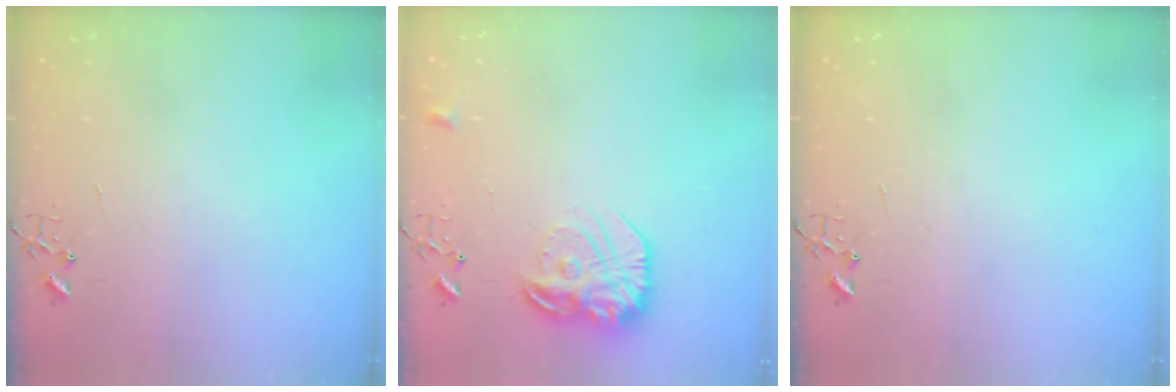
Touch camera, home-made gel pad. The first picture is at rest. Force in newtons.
{"total": 18.3, "press": 18.2, "slide": 1.3}
{"total": 0.0}